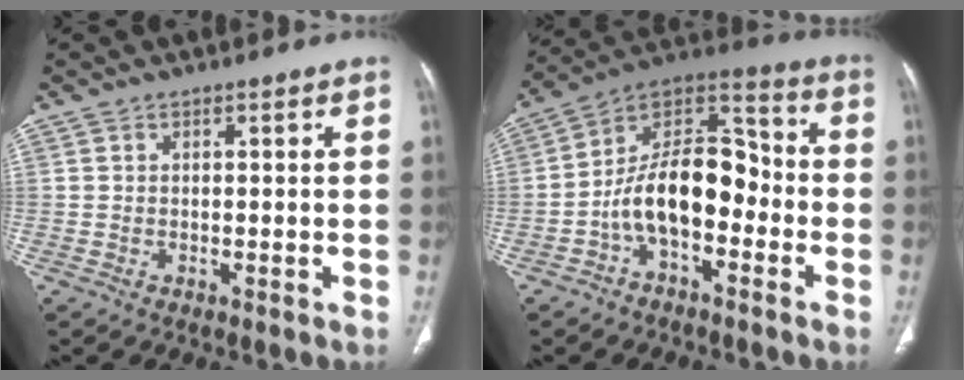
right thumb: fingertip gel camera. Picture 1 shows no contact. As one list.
[{"total": 15.7, "force": [-4.0, 8.9, 12.3], "torque": [-0.186, 0.068, -0.078]}]